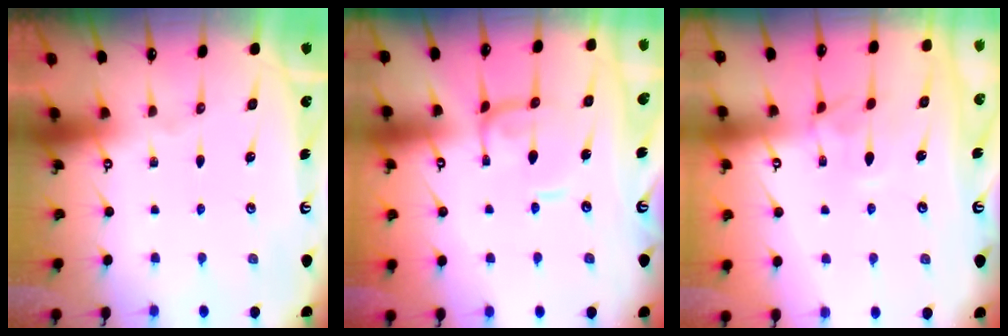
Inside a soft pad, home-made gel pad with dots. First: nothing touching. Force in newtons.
{"total": 1.0, "press": 0.9, "slide": 0.4}
{"total": 2.1, "press": 2.0, "slide": 0.7}